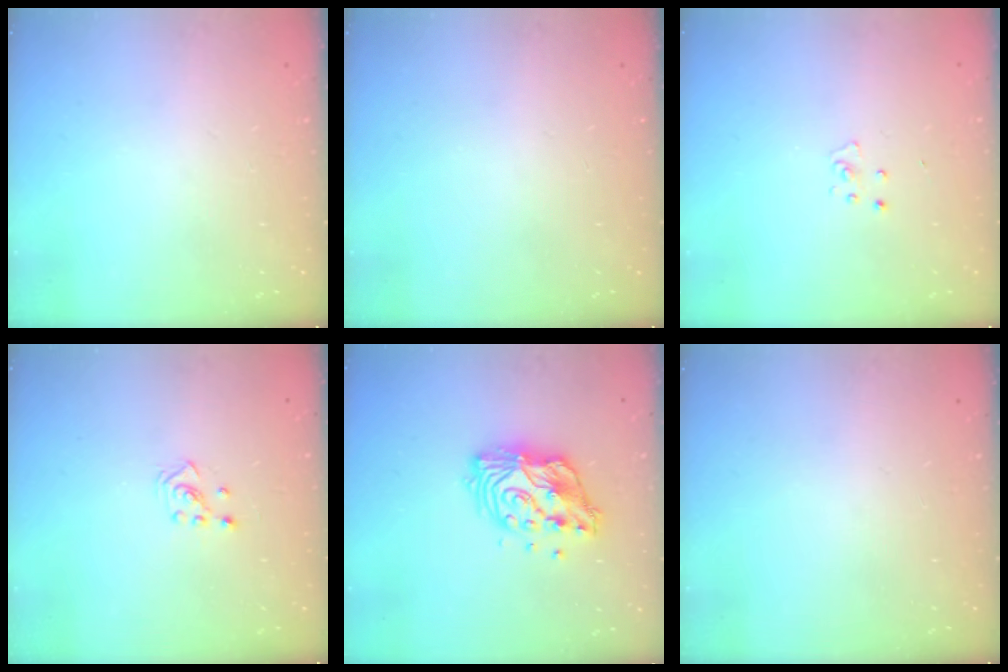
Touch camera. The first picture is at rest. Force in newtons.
{"total": 0.0}
{"total": 2.6, "press": 2.6, "slide": 0.2}
{"total": 2.3, "press": 2.2, "slide": 0.8}
{"total": 13.0, "press": 13.0, "slide": 1.1}
{"total": 0.0}